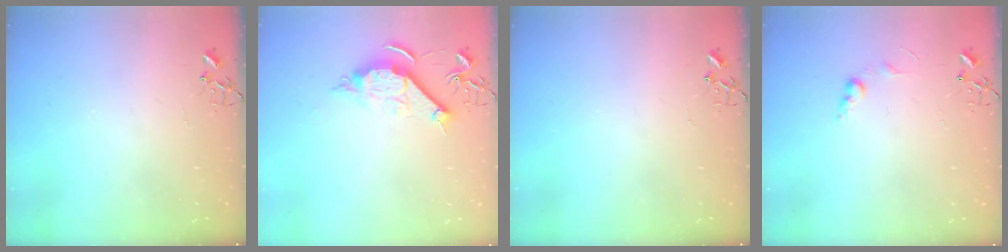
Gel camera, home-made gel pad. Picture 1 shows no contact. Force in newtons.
{"total": 9.8, "press": 9.8, "slide": 0.4}
{"total": 0.0}
{"total": 7.3, "press": 7.3, "slide": 0.6}